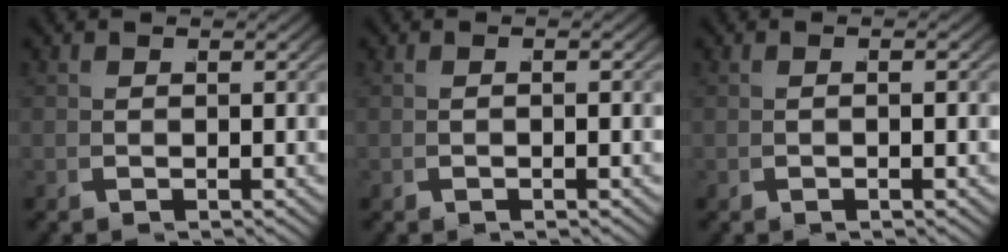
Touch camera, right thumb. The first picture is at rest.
{"total": 0.6, "force": [-0.5, 0.0, 0.4], "torque": [-0.007, 0.007, -0.010]}
{"total": 0.9, "force": [-0.5, 0.1, 0.7], "torque": [-0.015, 0.008, -0.010]}